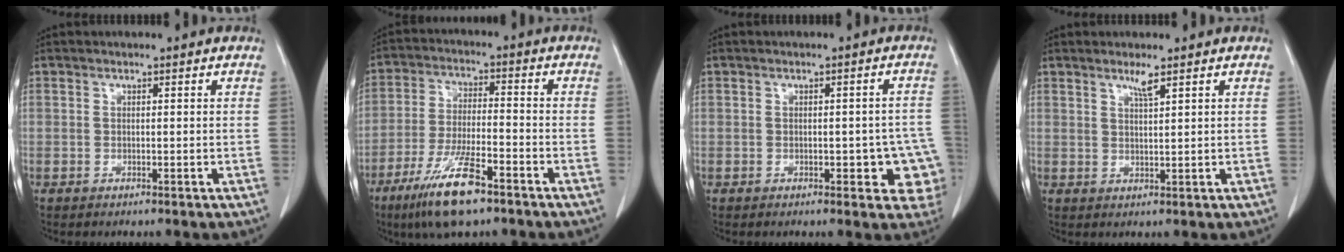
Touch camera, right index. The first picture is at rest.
{"total": 11.2, "force": [-7.1, 2.1, 8.3], "torque": [-0.166, -0.021, -0.127]}
{"total": 6.6, "force": [-1.9, 2.8, 5.7], "torque": [-0.037, 0.013, -0.020]}
{"total": 2.1, "force": [1.5, -0.2, 1.5], "torque": [-0.030, -0.003, 0.030]}